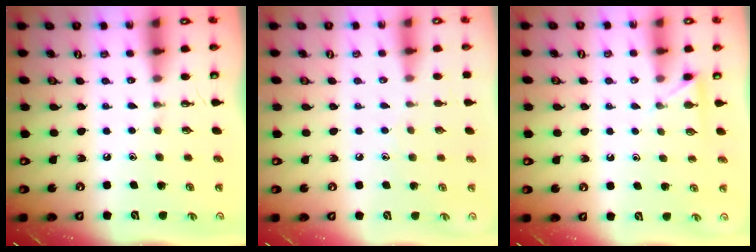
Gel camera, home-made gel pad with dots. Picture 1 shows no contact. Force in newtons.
{"total": 4.9, "press": 4.8, "slide": 0.6}
{"total": 3.8, "press": 3.8, "slide": 0.4}